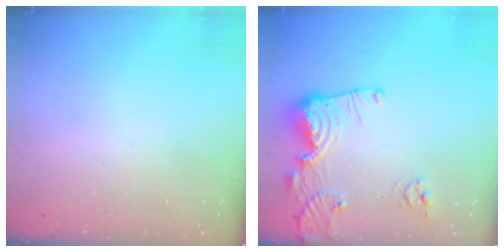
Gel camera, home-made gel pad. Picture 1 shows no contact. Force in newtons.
{"total": 15.3, "press": 15.2, "slide": 1.7}